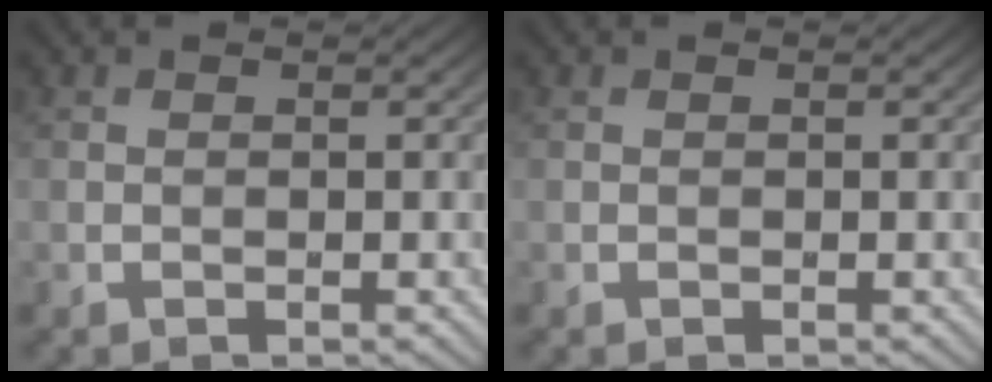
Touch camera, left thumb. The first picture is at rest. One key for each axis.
{"total": 0.0}